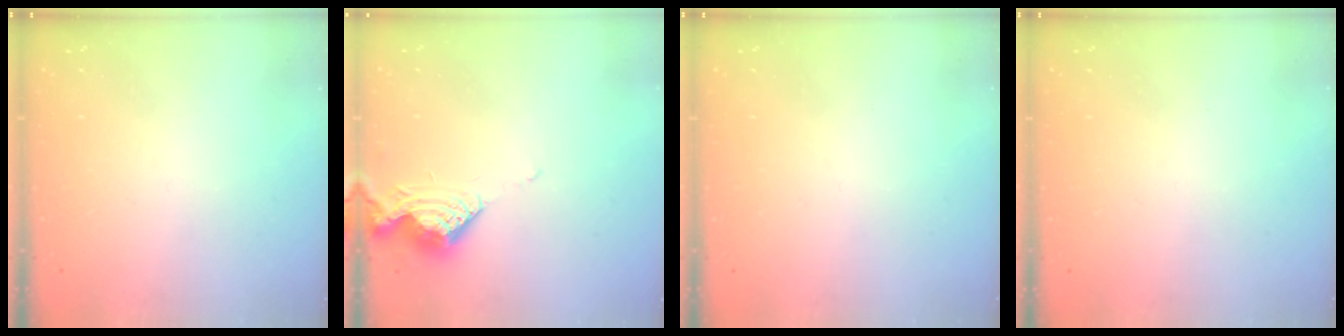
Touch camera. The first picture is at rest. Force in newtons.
{"total": 8.0, "press": 8.0, "slide": 0.4}
{"total": 0.0}
{"total": 0.0}